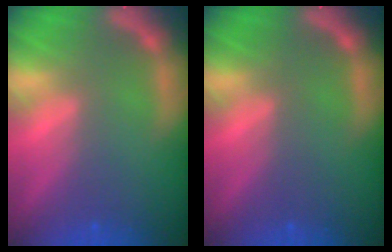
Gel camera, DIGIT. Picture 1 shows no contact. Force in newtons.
{"total": 0.0}